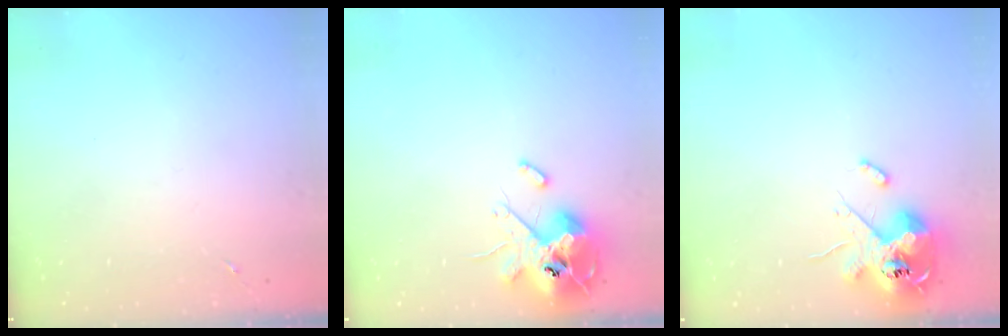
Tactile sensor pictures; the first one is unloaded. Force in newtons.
{"total": 13.9, "press": 13.7, "slide": 2.3}
{"total": 13.2, "press": 13.0, "slide": 2.2}